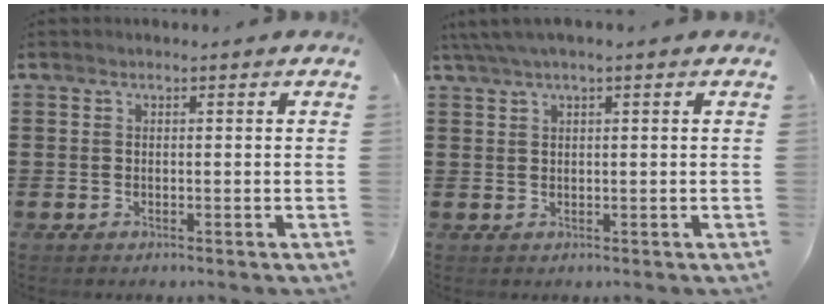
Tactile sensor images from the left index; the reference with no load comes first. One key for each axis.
{"total": 2.0, "fx": 1.0, "fy": 0.0, "fz": 1.7, "tx": -0.033, "ty": 0.001, "tz": 0.018}